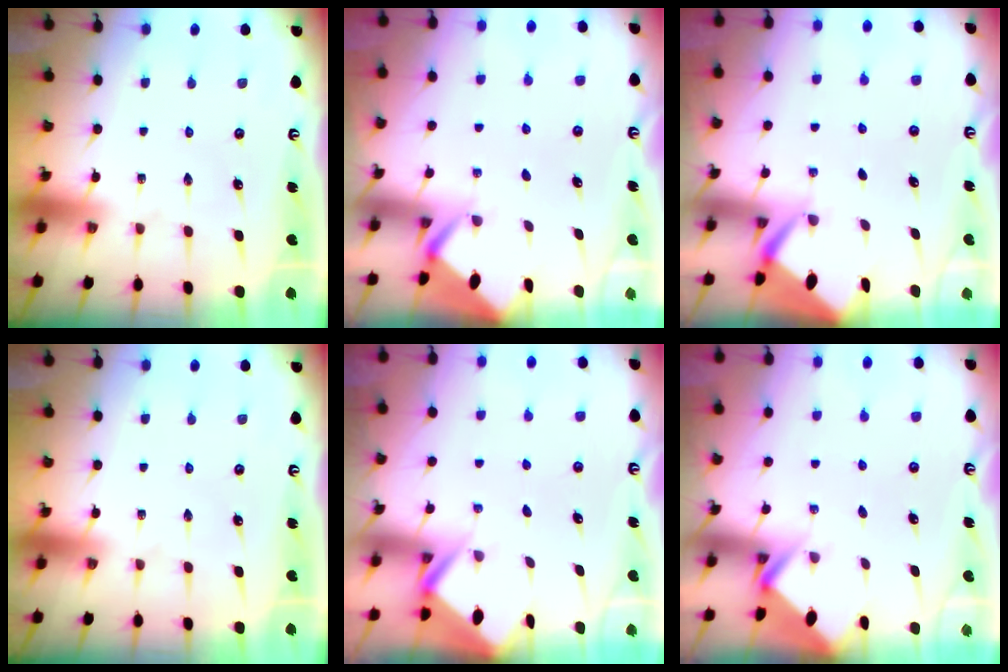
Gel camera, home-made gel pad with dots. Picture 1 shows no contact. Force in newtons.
{"total": 2.8, "press": 2.8, "slide": 0.2}
{"total": 2.7, "press": 2.6, "slide": 0.3}
{"total": 0.0}
{"total": 2.4, "press": 2.4, "slide": 0.1}
{"total": 2.7, "press": 2.7, "slide": 0.2}